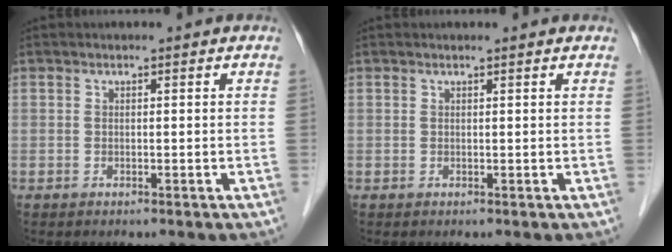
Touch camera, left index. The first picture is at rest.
{"total": 1.3, "force": [1.2, 0.0, 0.4], "torque": [-0.014, 0.009, 0.016]}